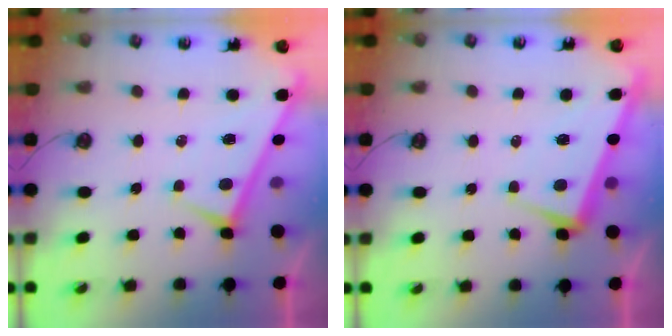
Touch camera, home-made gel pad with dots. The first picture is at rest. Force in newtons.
{"total": 3.0, "press": 2.8, "slide": 0.9}